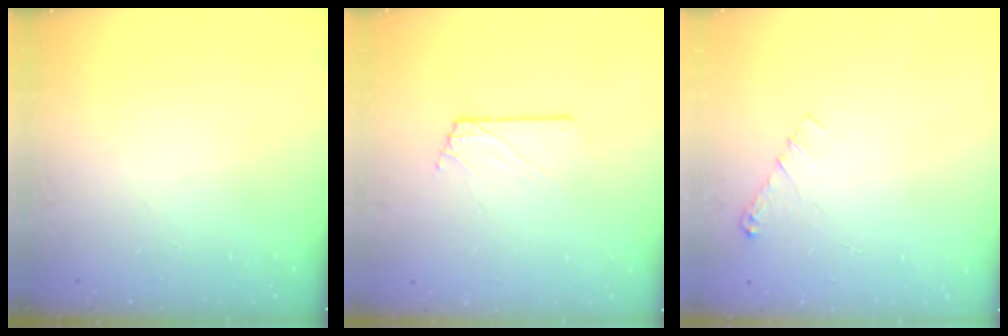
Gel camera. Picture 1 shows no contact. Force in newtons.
{"total": 1.6, "press": 1.6, "slide": 0.2}
{"total": 4.1, "press": 4.1, "slide": 0.6}